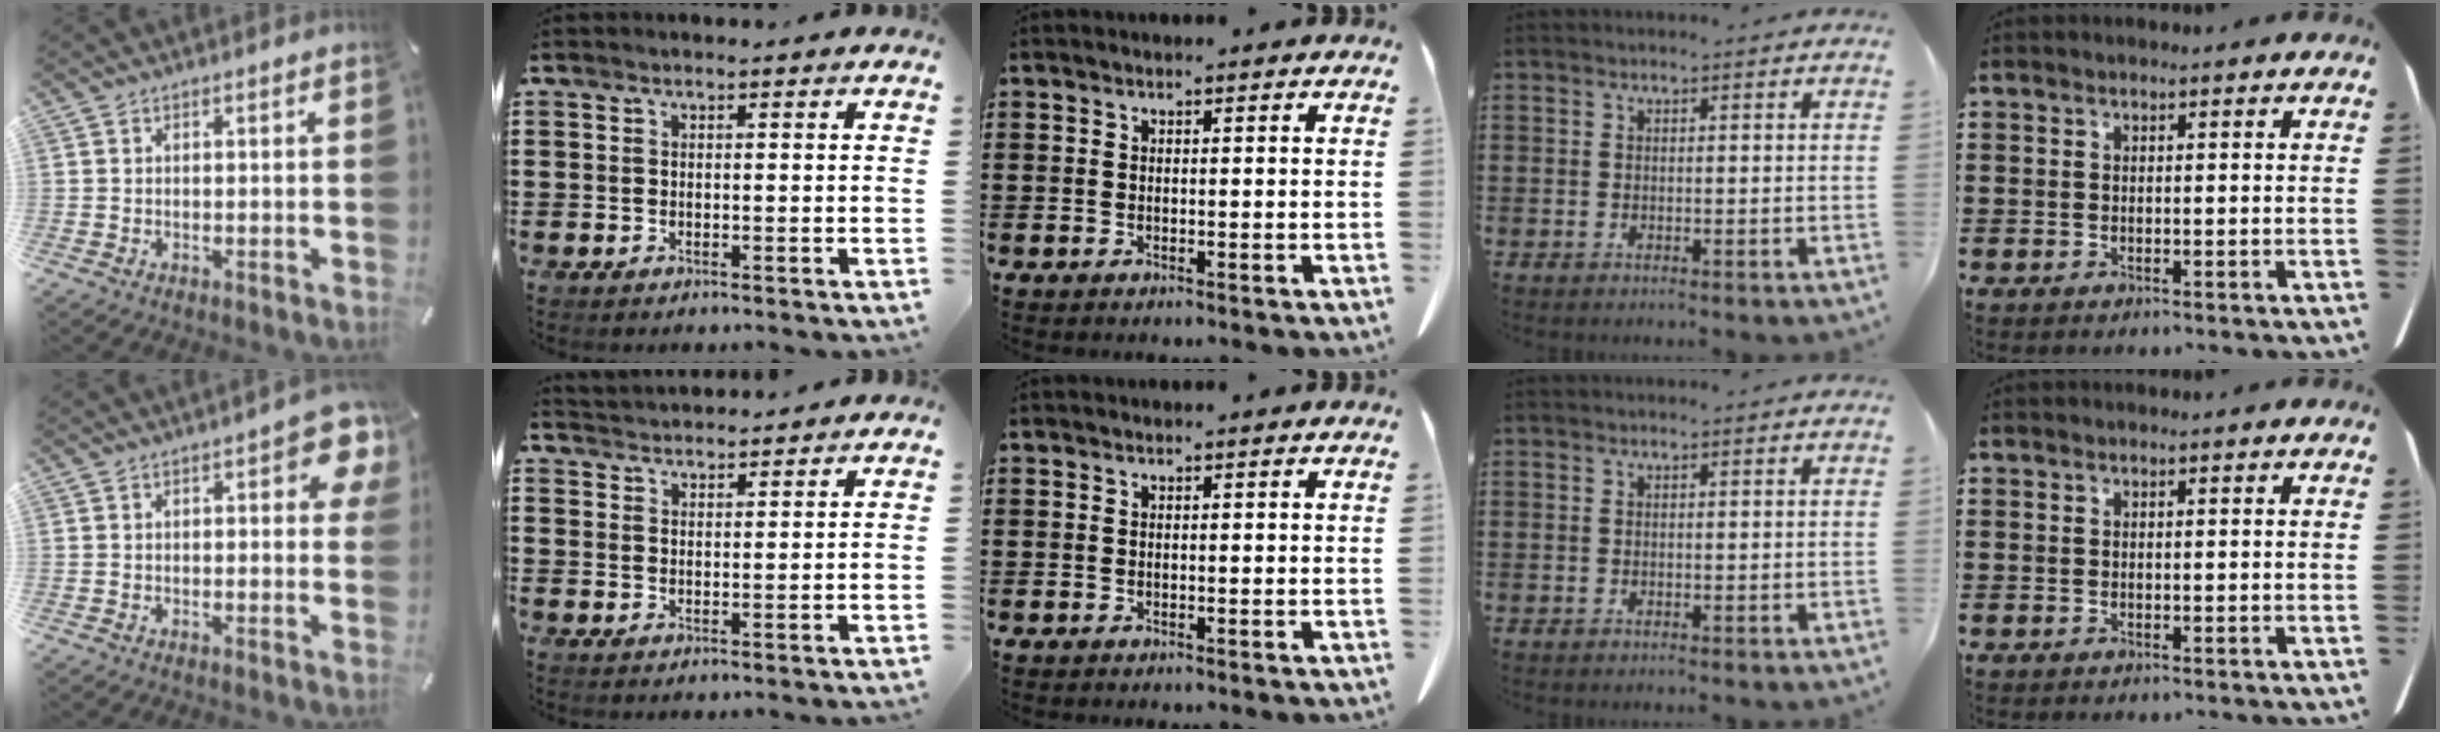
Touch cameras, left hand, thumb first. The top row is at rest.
{"thumb": {"total": 7.8, "force": [2.1, 3.2, 6.8], "torque": [-0.079, -0.007, 0.030]}, "index": {"total": 2.7, "force": [2.6, -0.1, -0.5], "torque": [0.001, -0.008, 0.050]}}